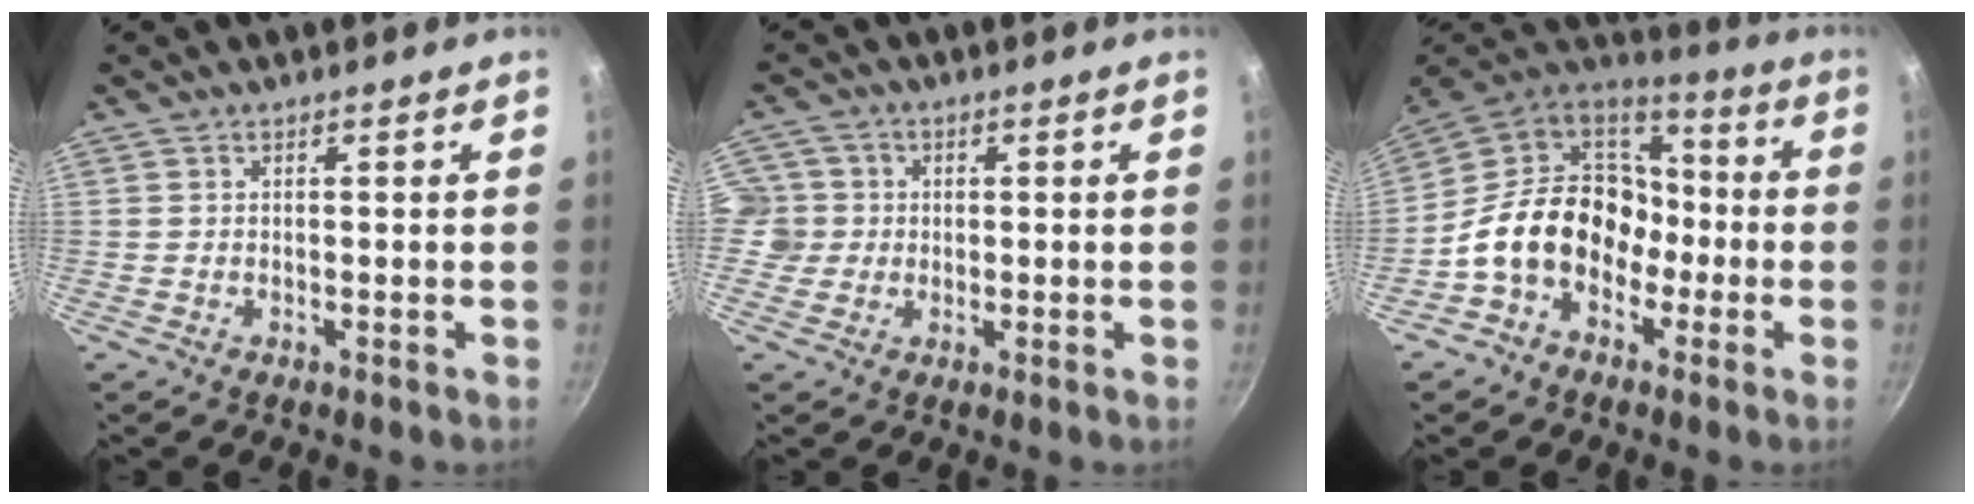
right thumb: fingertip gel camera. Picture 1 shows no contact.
{"total": 5.4, "force": [0.3, 5.3, 1.0], "torque": [0.017, 0.003, -0.003]}
{"total": 18.7, "force": [-4.7, 14.4, 10.9], "torque": [-0.138, 0.068, -0.093]}